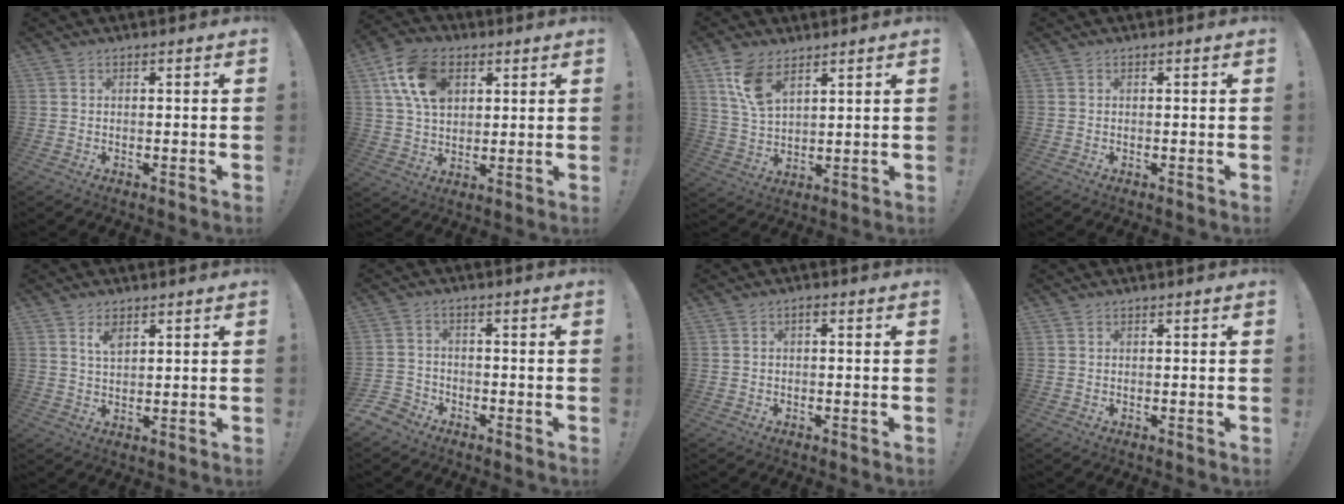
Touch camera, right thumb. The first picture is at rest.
{"total": 14.9, "force": [5.6, 10.3, 9.3], "torque": [-0.169, 0.001, 0.114]}
{"total": 9.5, "force": [5.7, 4.7, 6.0], "torque": [-0.126, -0.015, 0.110]}
{"total": 0.0}
{"total": 3.7, "force": [2.2, 1.6, 2.5], "torque": [-0.037, -0.011, 0.037]}
{"total": 4.3, "force": [-3.3, 2.7, 0.7], "torque": [-0.024, 0.014, -0.068]}
{"total": 1.0, "force": [-0.7, 0.1, 0.8], "torque": [-0.016, 0.005, -0.012]}
{"total": 0.0}